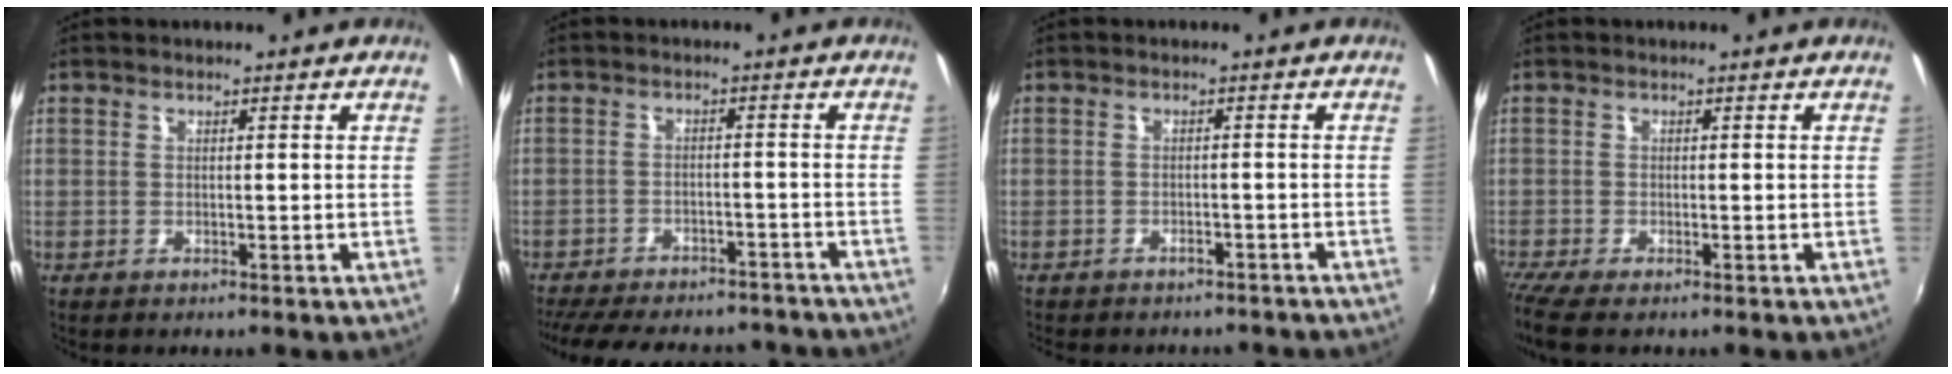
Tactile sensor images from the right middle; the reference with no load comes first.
{"total": 20.3, "force": [-17.4, 6.9, 7.8], "torque": [-0.175, -0.002, -0.227]}
{"total": 6.0, "force": [-5.4, 2.1, 1.7], "torque": [-0.043, -0.010, -0.070]}
{"total": 4.1, "force": [-3.3, 0.2, 2.5], "torque": [-0.061, -0.022, -0.066]}